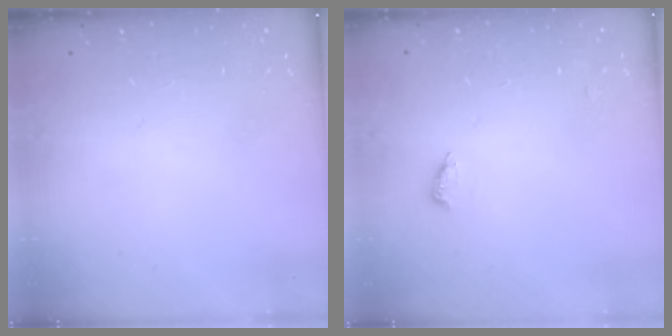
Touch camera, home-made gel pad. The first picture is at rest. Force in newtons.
{"total": 4.4, "press": 4.1, "slide": 1.4}